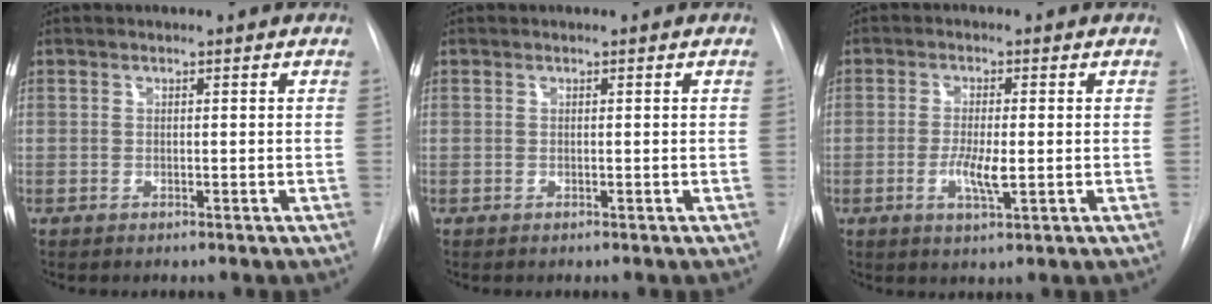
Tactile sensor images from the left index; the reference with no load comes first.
{"total": 0.0}
{"total": 4.4, "force": [-0.8, 1.0, 4.2], "torque": [-0.083, -0.006, -0.013]}